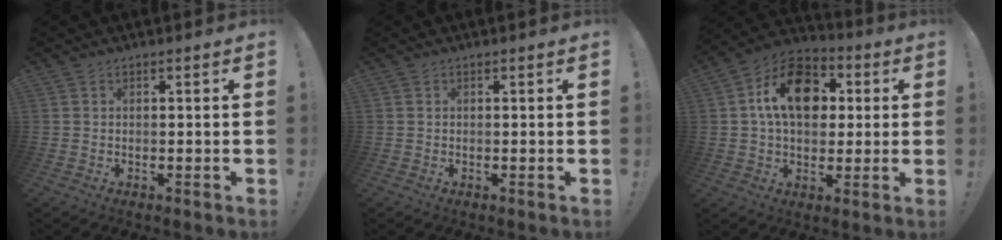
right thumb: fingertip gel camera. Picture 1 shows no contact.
{"total": 0.0}
{"total": 16.6, "force": [4.0, 11.6, 11.2], "torque": [-0.166, 0.007, 0.077]}